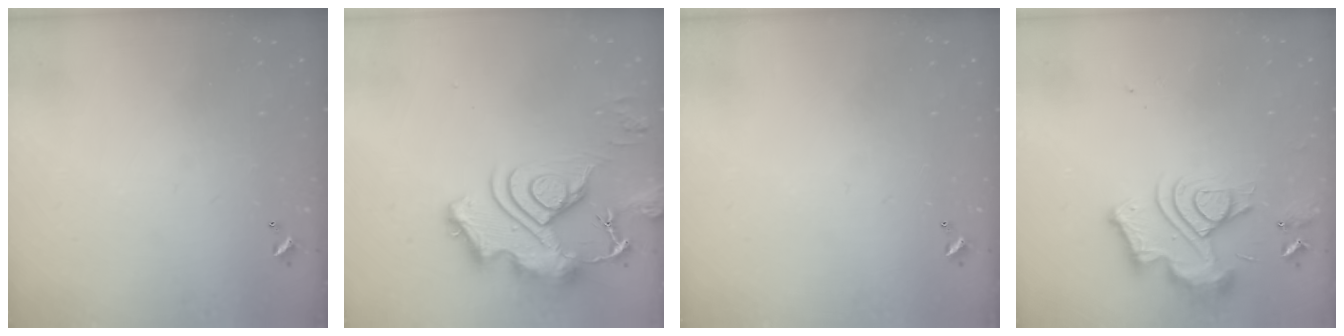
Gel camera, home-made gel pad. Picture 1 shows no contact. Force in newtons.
{"total": 16.4, "press": 16.3, "slide": 1.5}
{"total": 0.0}
{"total": 13.0, "press": 12.9, "slide": 1.3}